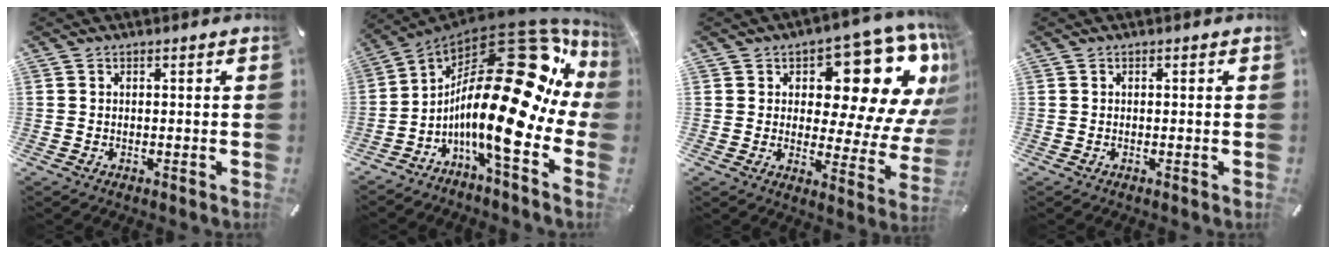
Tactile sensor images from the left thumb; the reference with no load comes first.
{"total": 30.3, "force": [3.9, 10.0, 28.3], "torque": [-0.478, -0.087, 0.071]}
{"total": 18.4, "force": [9.0, 9.4, 13.0], "torque": [-0.151, -0.081, 0.142]}
{"total": 0.0}